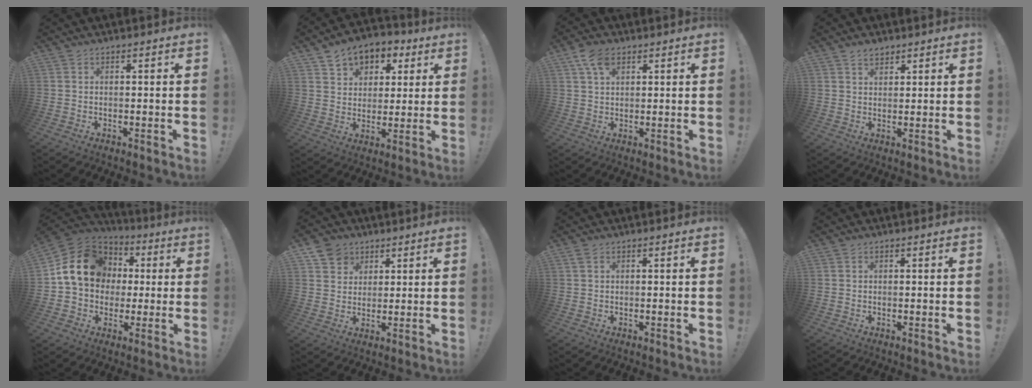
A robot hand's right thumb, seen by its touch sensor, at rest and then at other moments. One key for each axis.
{"total": 8.5, "fx": 4.4, "fy": 6.7, "fz": 2.7, "tx": -0.033, "ty": -0.029, "tz": 0.085}
{"total": 6.4, "fx": 3.2, "fy": 3.8, "fz": 4.0, "tx": -0.060, "ty": -0.009, "tz": 0.059}
{"total": 3.0, "fx": 2.4, "fy": 1.6, "fz": 0.9, "tx": -0.009, "ty": -0.014, "tz": 0.043}
{"total": 17.2, "fx": 3.6, "fy": 14.1, "fz": 9.1, "tx": -0.144, "ty": 0.002, "tz": 0.078}
{"total": 7.2, "fx": 4.3, "fy": 5.8, "fz": 0.9, "tx": -0.015, "ty": -0.027, "tz": 0.085}
{"total": 1.3, "fx": 0.8, "fy": 0.7, "fz": 0.8, "tx": -0.023, "ty": 0.005, "tz": 0.017}
{"total": 0.0}